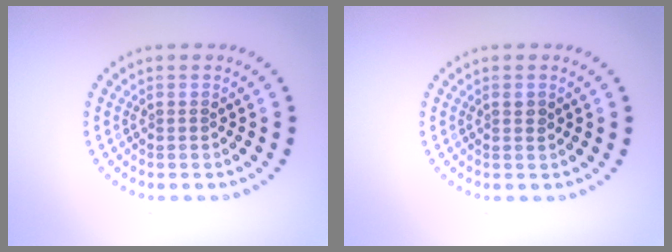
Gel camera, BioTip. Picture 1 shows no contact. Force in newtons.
{"total": 0.9, "press": 0.8, "slide": 0.3}